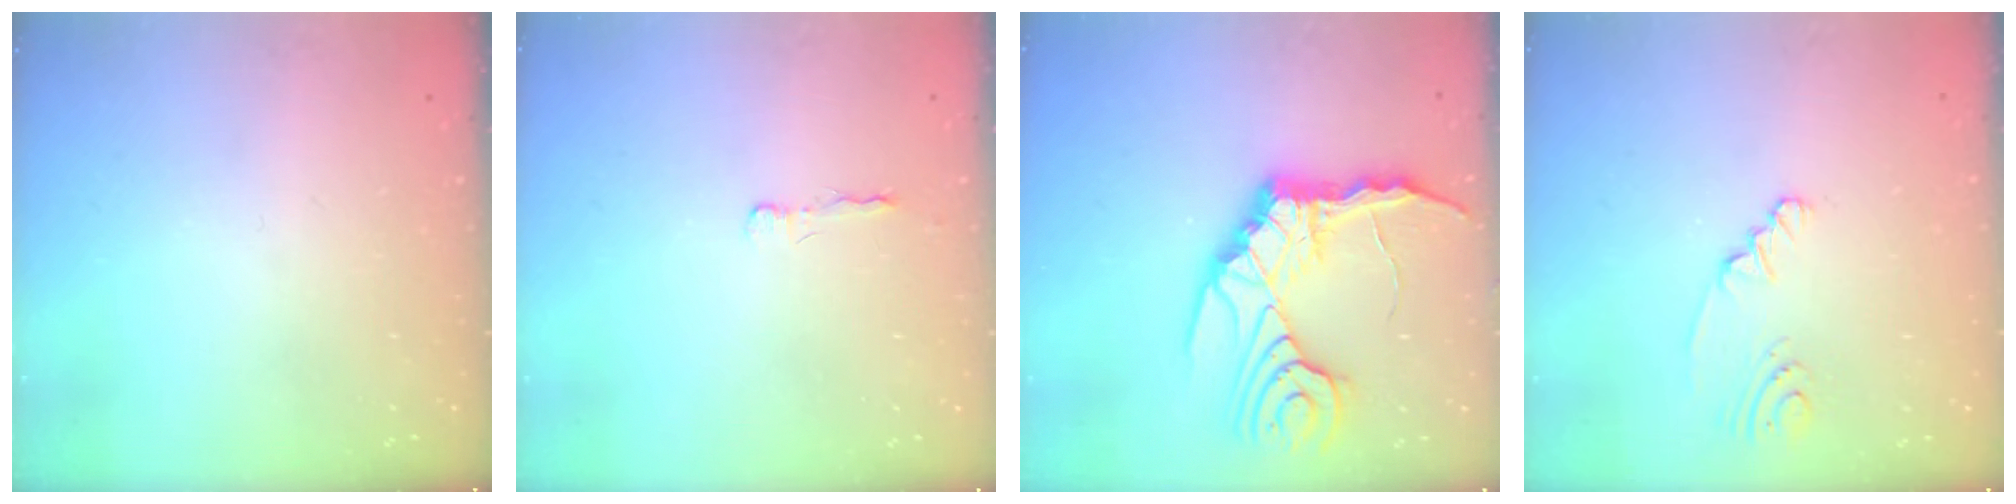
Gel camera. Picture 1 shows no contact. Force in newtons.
{"total": 2.2, "press": 2.2, "slide": 0.4}
{"total": 14.3, "press": 14.1, "slide": 2.0}
{"total": 2.6, "press": 2.5, "slide": 0.7}